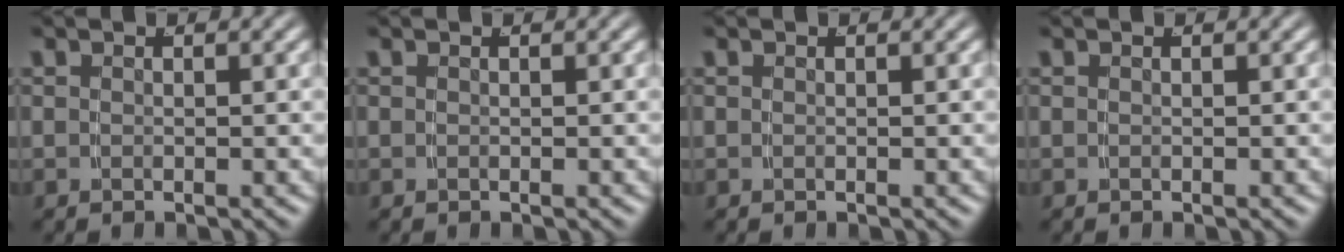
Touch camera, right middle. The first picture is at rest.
{"total": 0.0}
{"total": 0.0}
{"total": 0.0}